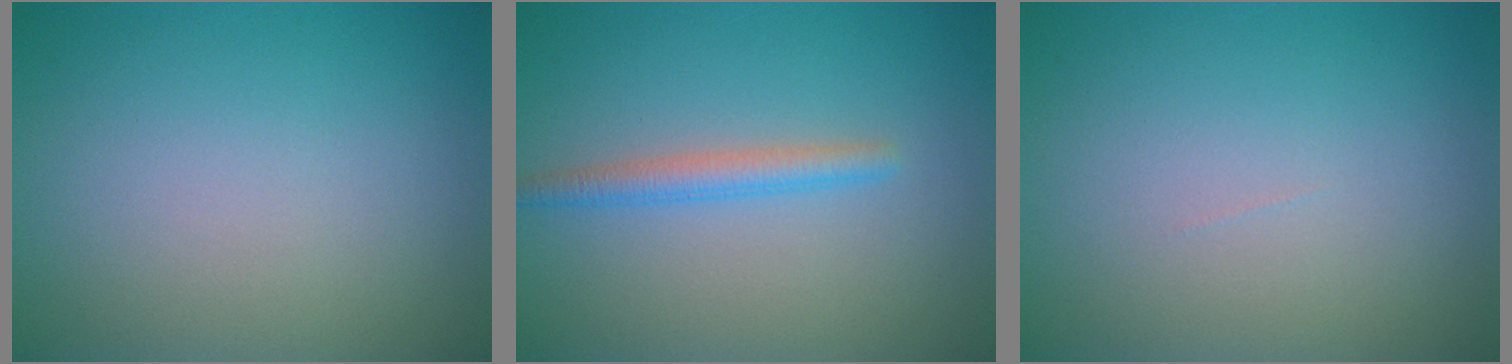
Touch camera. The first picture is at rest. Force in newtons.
{"total": 2.1, "press": 2.1, "slide": 0.2}
{"total": 0.0}